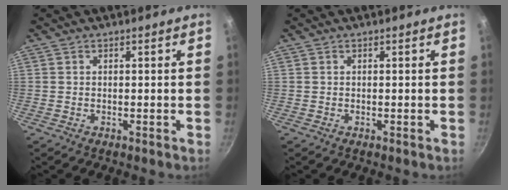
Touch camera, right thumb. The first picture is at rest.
{"total": 0.0}